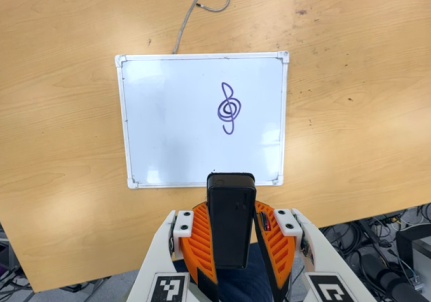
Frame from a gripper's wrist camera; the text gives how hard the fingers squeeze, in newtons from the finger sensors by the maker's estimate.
{"total": 8.2, "left": 6.5, "right": 9.8}